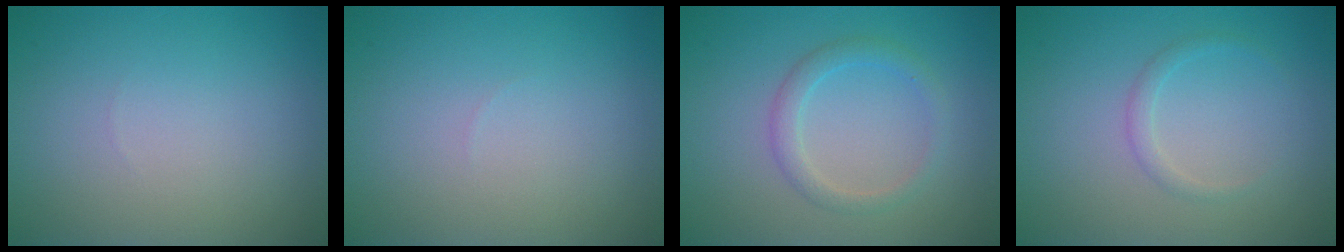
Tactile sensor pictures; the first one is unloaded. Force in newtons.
{"total": 0.0}
{"total": 2.0, "press": 2.0, "slide": 0.1}
{"total": 1.1, "press": 1.1, "slide": 0.1}